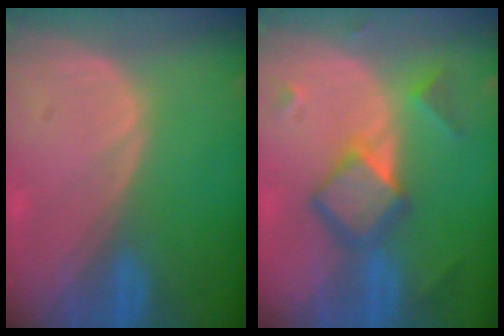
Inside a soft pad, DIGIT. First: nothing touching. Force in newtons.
{"total": 6.8, "press": 6.8, "slide": 0.5}